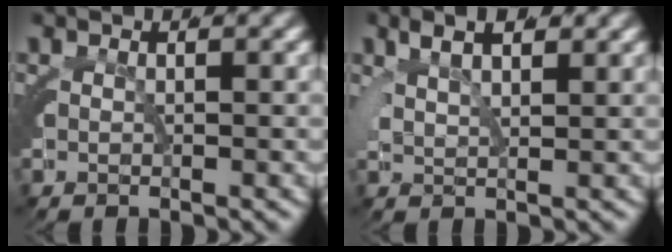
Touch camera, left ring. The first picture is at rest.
{"total": 3.9, "force": [2.0, 2.7, 2.1], "torque": [-0.042, 0.006, 0.027]}